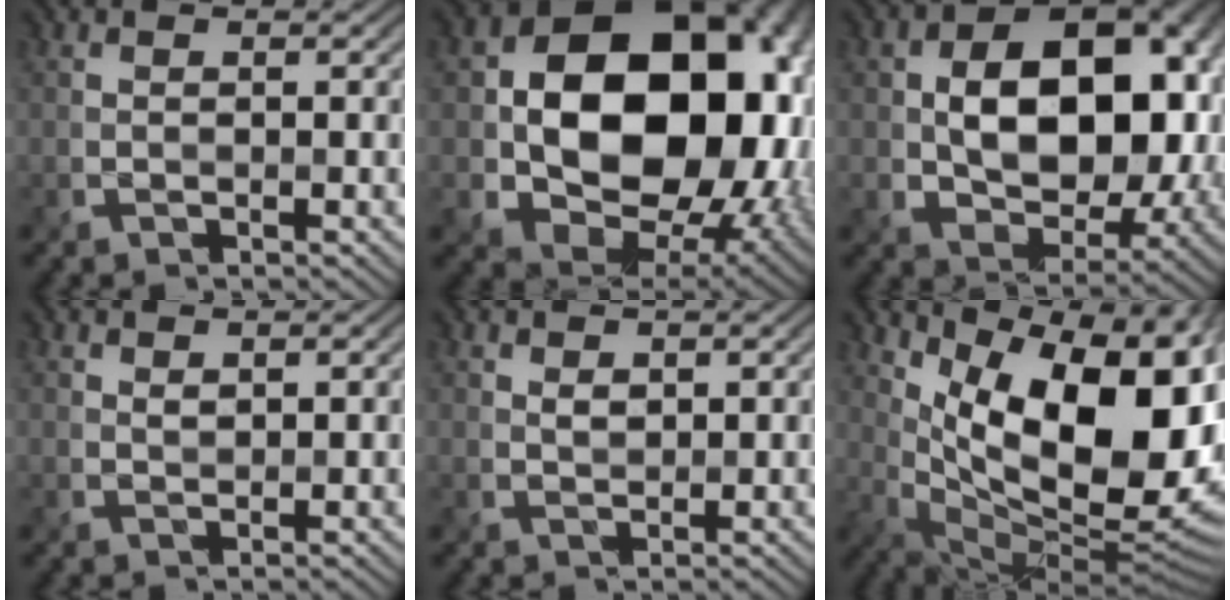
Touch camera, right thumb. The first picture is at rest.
{"total": 18.4, "force": [0.9, 13.9, 12.0], "torque": [-0.188, -0.039, 0.053]}
{"total": 13.5, "force": [0.7, 9.2, 9.8], "torque": [-0.135, -0.005, 0.020]}
{"total": 0.7, "force": [0.7, 0.1, 0.0], "torque": [-0.006, -0.004, 0.018]}
{"total": 0.8, "force": [0.7, 0.4, 0.2], "torque": [-0.011, -0.006, 0.020]}
{"total": 16.5, "force": [4.2, 8.4, 13.6], "torque": [-0.204, -0.009, 0.082]}